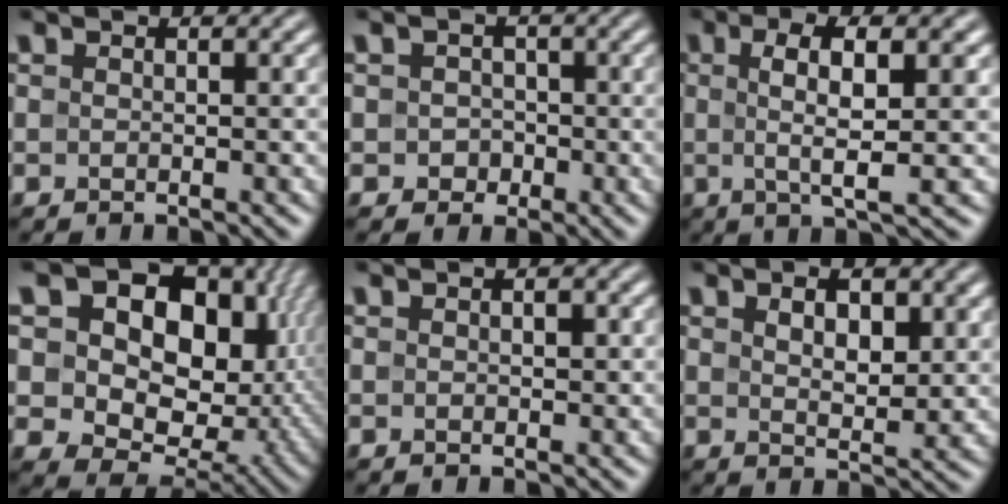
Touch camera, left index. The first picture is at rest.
{"total": 2.0, "force": [-0.3, 1.9, 0.5], "torque": [0.013, 0.000, -0.010]}
{"total": 5.3, "force": [0.6, 1.2, 5.1], "torque": [-0.085, 0.003, 0.009]}
{"total": 19.4, "force": [5.5, 13.6, 12.8], "torque": [-0.197, 0.033, 0.111]}
{"total": 0.8, "force": [0.1, 0.6, 0.6], "torque": [-0.006, -0.001, 0.000]}
{"total": 4.0, "force": [1.5, 2.0, 3.2], "torque": [-0.054, -0.003, 0.029]}